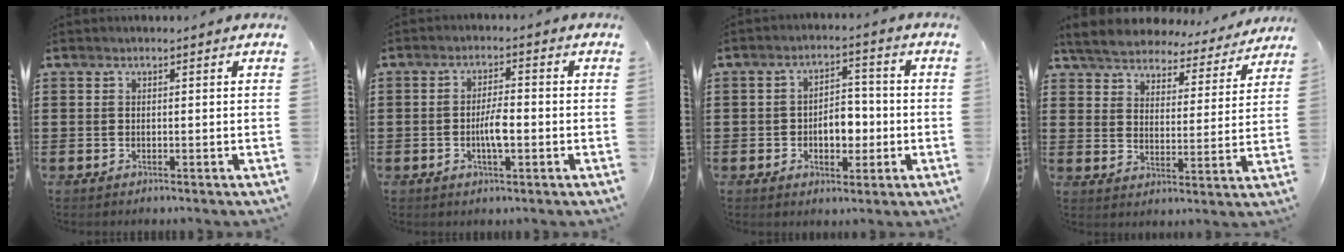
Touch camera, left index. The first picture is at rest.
{"total": 4.2, "force": [-0.8, 1.3, 3.9], "torque": [-0.077, 0.005, -0.019]}
{"total": 5.8, "force": [-1.2, 3.4, 4.5], "torque": [-0.069, 0.003, -0.028]}
{"total": 5.4, "force": [5.3, 0.7, 0.7], "torque": [-0.043, -0.034, 0.091]}